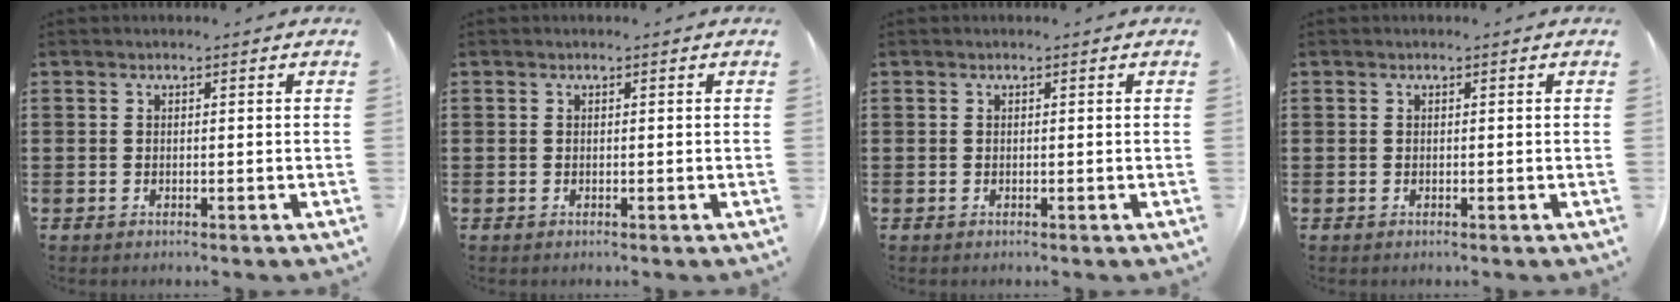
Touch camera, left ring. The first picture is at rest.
{"total": 0.0}
{"total": 0.0}
{"total": 0.0}